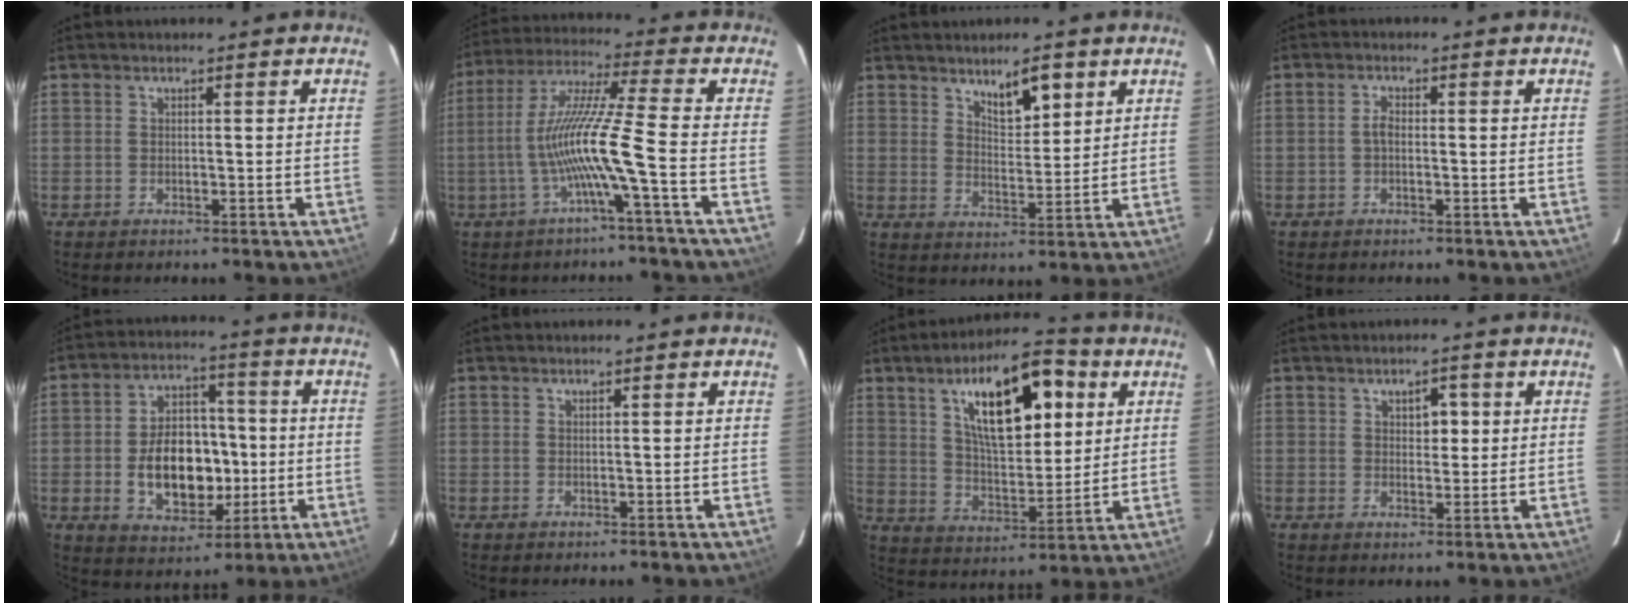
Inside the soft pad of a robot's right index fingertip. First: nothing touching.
{"total": 12.0, "force": [-3.7, -1.7, 11.2], "torque": [-0.220, 0.002, -0.070]}
{"total": 6.9, "force": [4.5, 2.7, 4.5], "torque": [-0.064, -0.003, 0.077]}
{"total": 1.5, "force": [-0.3, 0.8, 1.2], "torque": [-0.025, 0.006, -0.007]}
{"total": 14.2, "force": [-2.1, 9.3, 10.6], "torque": [-0.202, 0.018, -0.014]}
{"total": 0.0}
{"total": 18.7, "force": [7.7, 7.9, 15.1], "torque": [-0.247, 0.027, 0.135]}
{"total": 3.7, "force": [1.3, 2.3, 2.6], "torque": [-0.033, 0.009, 0.021]}